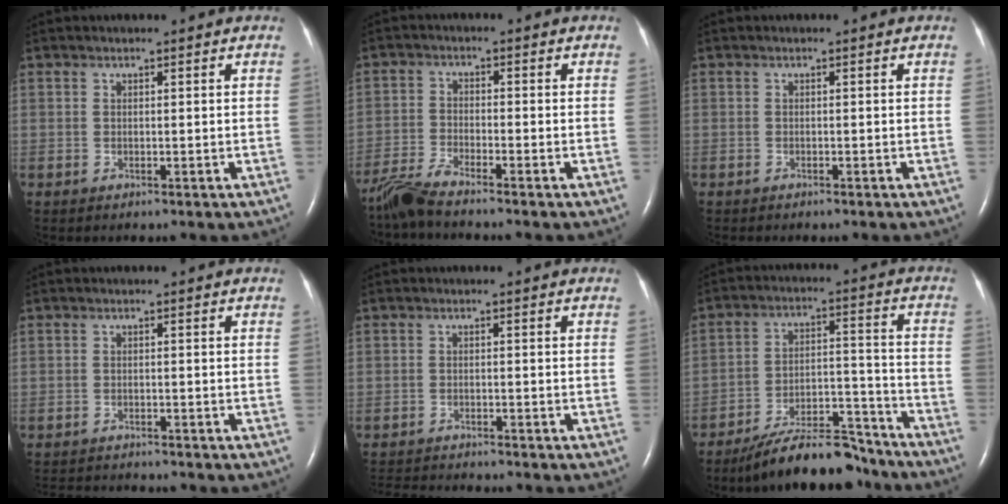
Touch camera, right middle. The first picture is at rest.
{"total": 5.6, "force": [-5.1, -0.5, 2.2], "torque": [-0.055, -0.024, -0.103]}
{"total": 1.2, "force": [-1.0, 0.2, 0.6], "torque": [-0.014, -0.004, -0.009]}
{"total": 6.1, "force": [-5.9, 0.4, 1.5], "torque": [-0.023, -0.012, -0.089]}
{"total": 6.4, "force": [-6.1, 0.1, 1.6], "torque": [-0.027, -0.016, -0.097]}
{"total": 12.5, "force": [-11.1, 2.7, 5.1], "torque": [-0.080, 0.021, -0.185]}